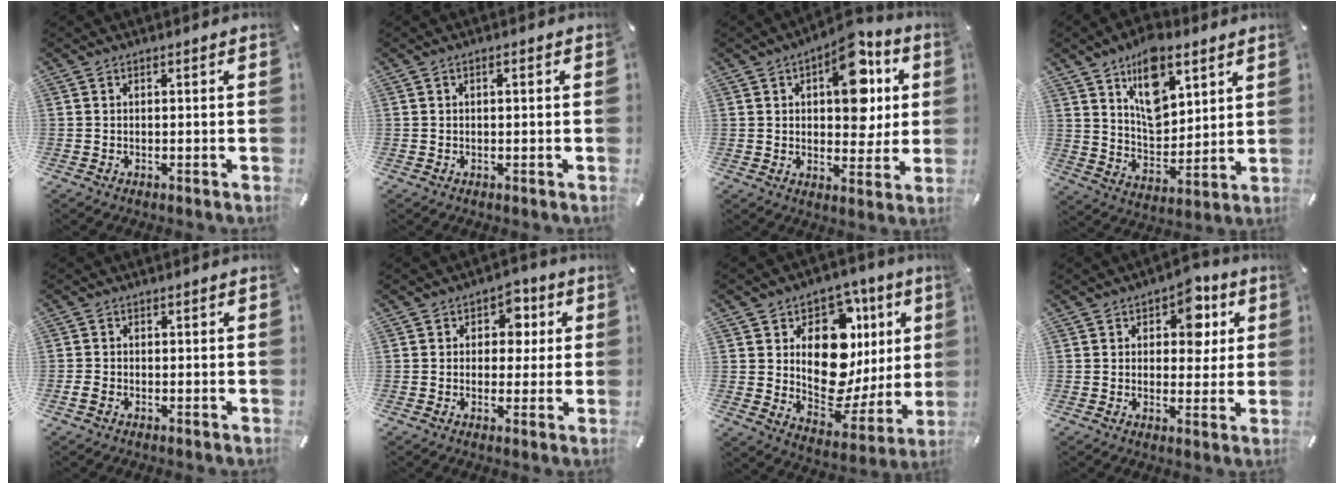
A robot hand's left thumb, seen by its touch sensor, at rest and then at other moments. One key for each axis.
{"total": 1.1, "fx": -0.1, "fy": 0.3, "fz": 1.0, "tx": -0.017, "ty": 0.001, "tz": -0.002}
{"total": 15.5, "fx": 5.7, "fy": 8.9, "fz": 11.3, "tx": -0.142, "ty": -0.020, "tz": 0.095}
{"total": 13.6, "fx": 7.9, "fy": 8.2, "fz": 7.5, "tx": -0.116, "ty": -0.038, "tz": 0.143}
{"total": 2.0, "fx": -0.9, "fy": 1.4, "fz": 1.1, "tx": -0.020, "ty": 0.005, "tz": -0.018}
{"total": 6.6, "fx": 0.9, "fy": 5.4, "fz": 3.6, "tx": -0.032, "ty": 0.002, "tz": 0.006}
{"total": 16.9, "fx": 5.6, "fy": 11.3, "fz": 11.2, "tx": -0.160, "ty": -0.060, "tz": 0.096}
{"total": 8.9, "fx": 3.3, "fy": 6.2, "fz": 5.5, "tx": -0.066, "ty": -0.004, "tz": 0.052}